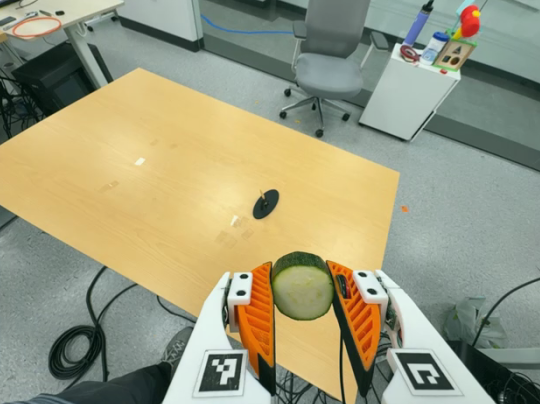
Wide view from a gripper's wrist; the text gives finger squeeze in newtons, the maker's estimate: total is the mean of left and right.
{"total": 13.6, "left": 14.1, "right": 13.1}